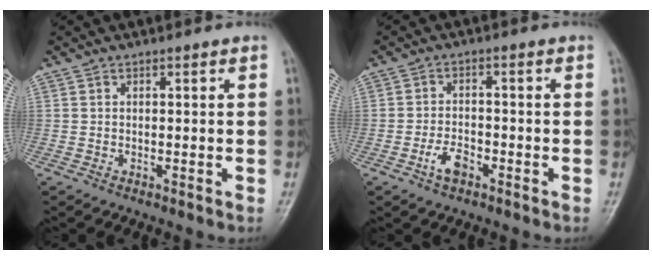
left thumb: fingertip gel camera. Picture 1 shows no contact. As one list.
[{"total": 4.0, "force": [-2.1, 2.1, 2.6], "torque": [-0.045, 0.017, -0.039]}]